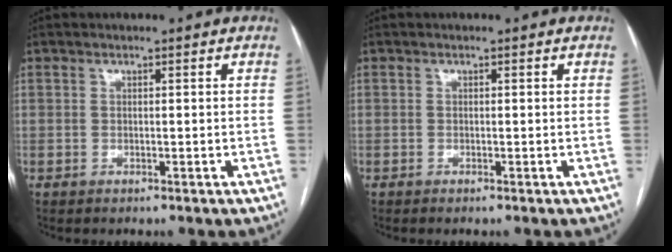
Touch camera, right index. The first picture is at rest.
{"total": 0.0}